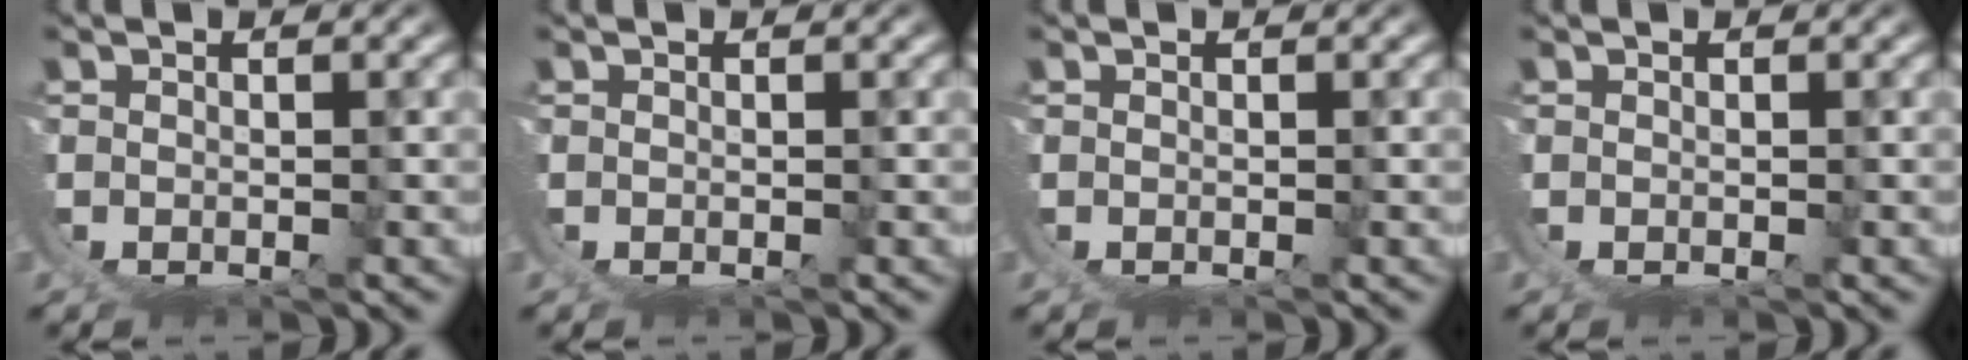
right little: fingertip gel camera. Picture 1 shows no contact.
{"total": 0.0}
{"total": 0.0}
{"total": 0.0}